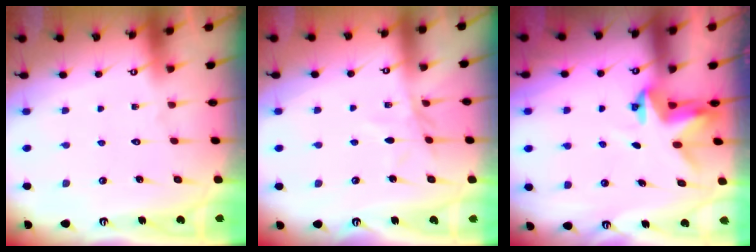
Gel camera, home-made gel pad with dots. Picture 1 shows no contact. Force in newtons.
{"total": 5.2, "press": 5.1, "slide": 0.6}
{"total": 3.2, "press": 3.2, "slide": 0.1}